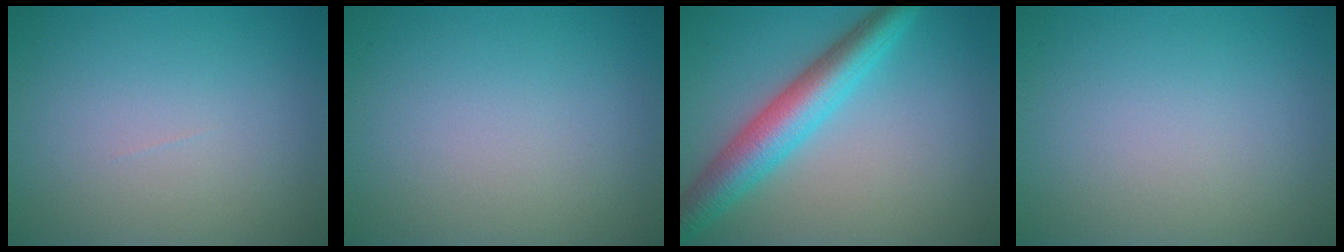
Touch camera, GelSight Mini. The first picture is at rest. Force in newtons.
{"total": 0.0}
{"total": 6.0, "press": 6.0, "slide": 0.2}
{"total": 0.0}